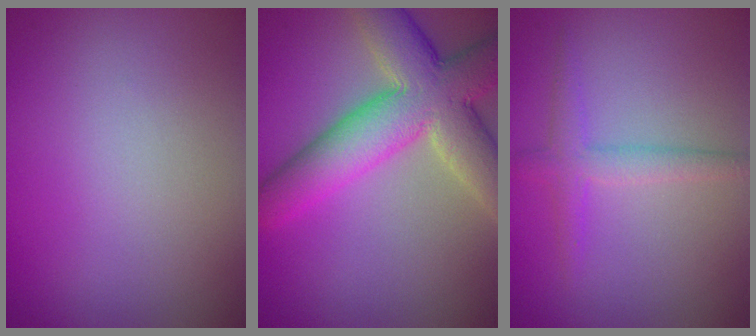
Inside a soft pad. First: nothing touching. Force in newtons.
{"total": 9.4, "press": 9.3, "slide": 0.6}
{"total": 2.3, "press": 2.3, "slide": 0.1}